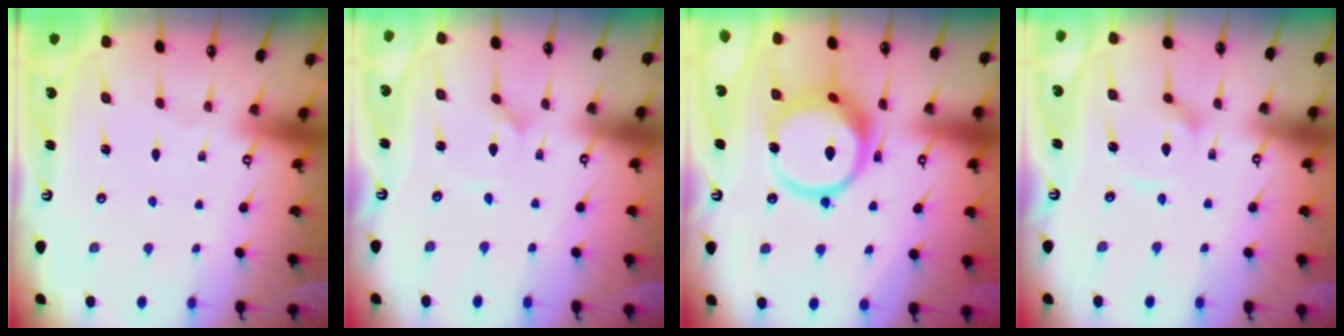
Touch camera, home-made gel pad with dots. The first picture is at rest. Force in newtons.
{"total": 0.9, "press": 0.9, "slide": 0.0}
{"total": 16.2, "press": 16.2, "slide": 1.7}
{"total": 7.6, "press": 7.5, "slide": 0.8}